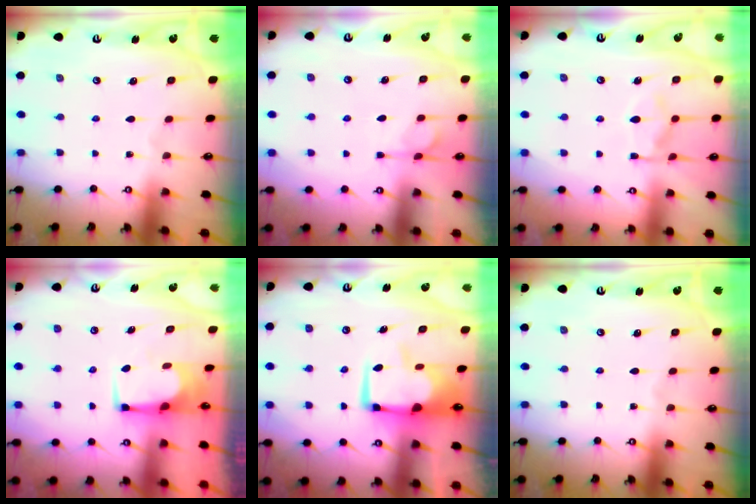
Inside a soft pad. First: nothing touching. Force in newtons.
{"total": 1.6, "press": 0.8, "slide": 1.3}
{"total": 9.2, "press": 9.2, "slide": 1.2}
{"total": 2.1, "press": 2.1, "slide": 0.1}
{"total": 3.5, "press": 3.2, "slide": 1.2}
{"total": 0.0}